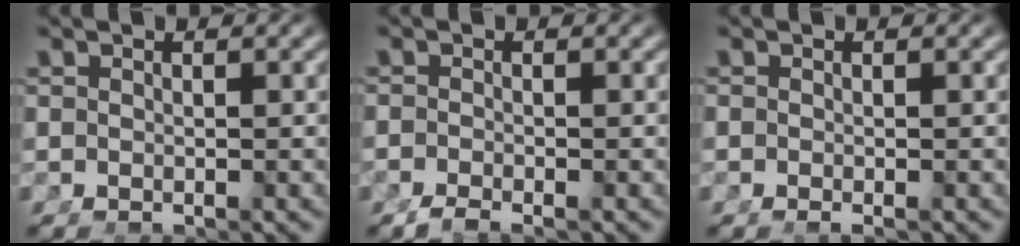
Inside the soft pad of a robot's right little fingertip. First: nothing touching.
{"total": 1.6, "force": [-1.5, 0.0, 0.5], "torque": [-0.006, -0.006, -0.024]}
{"total": 0.7, "force": [-0.6, 0.2, 0.4], "torque": [-0.007, -0.001, -0.010]}